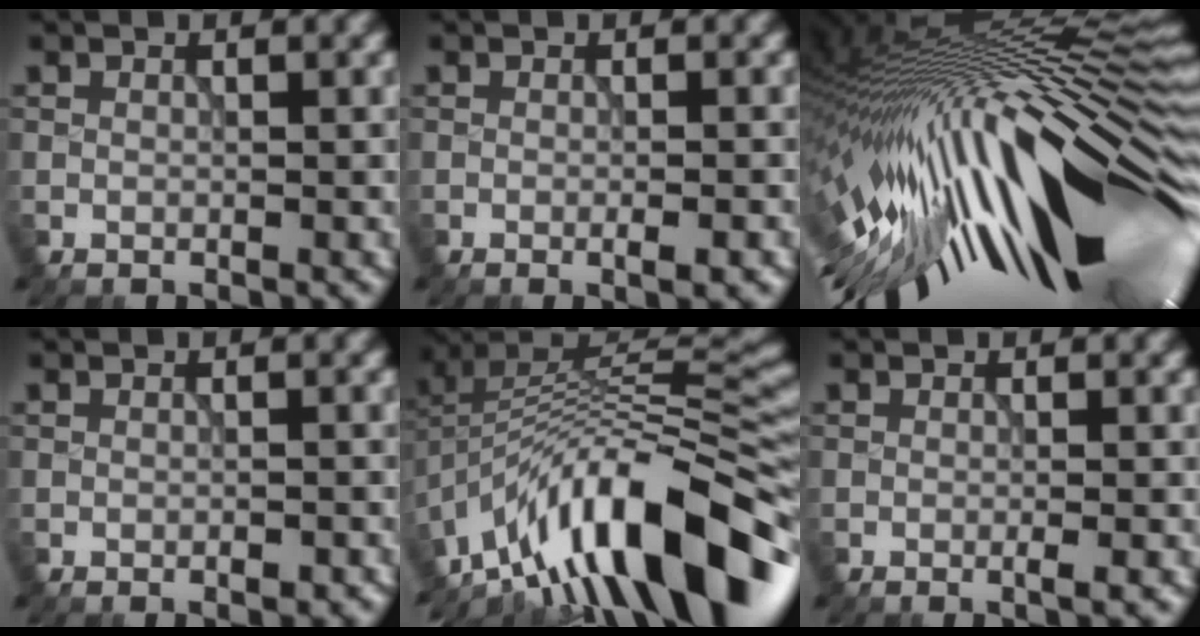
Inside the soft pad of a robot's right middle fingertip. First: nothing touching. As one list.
[{"total": 1.7, "force": [-0.6, 0.3, 1.5], "torque": [-0.017, 0.000, -0.010]}, {"total": 18.6, "force": [-2.0, 6.2, 17.4], "torque": [-0.263, -0.009, -0.037]}, {"total": 1.0, "force": [-0.6, 0.4, 0.8], "torque": [-0.013, -0.001, -0.007]}, {"total": 14.3, "force": [-7.5, 4.5, 11.3], "torque": [-0.190, 0.037, -0.128]}, {"total": 1.2, "force": [-0.3, 0.2, 1.1], "torque": [-0.013, -0.002, -0.008]}]